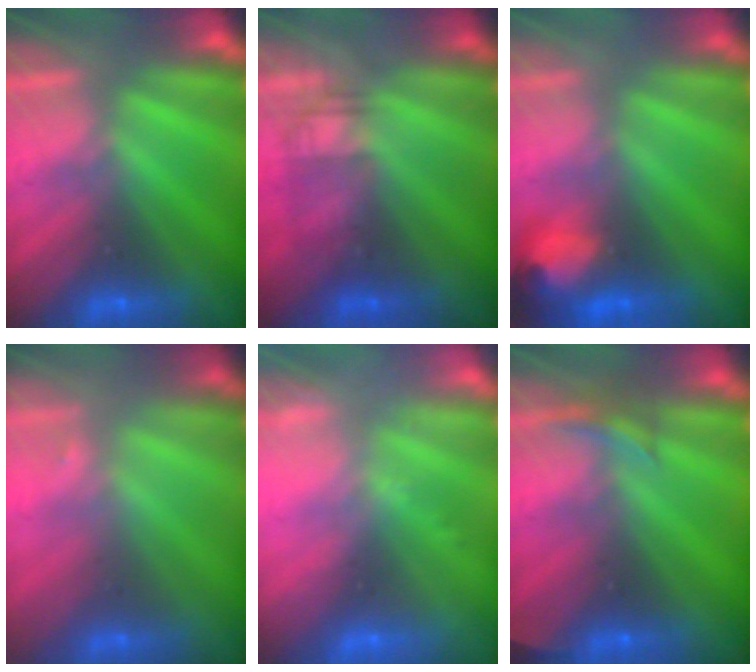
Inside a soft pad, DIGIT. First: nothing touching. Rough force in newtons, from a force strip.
{"total": 2.2}
{"total": 8.4}
{"total": 1.5}
{"total": 2.3}
{"total": 2.8}